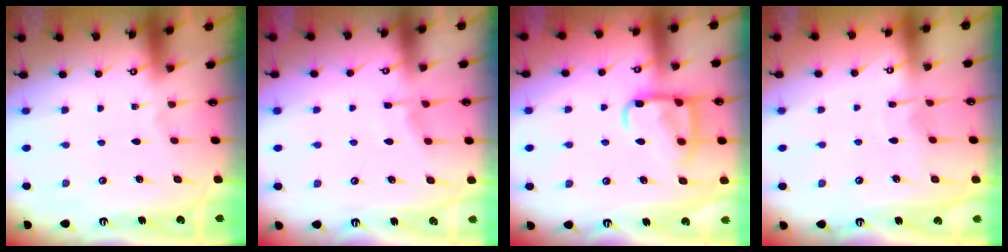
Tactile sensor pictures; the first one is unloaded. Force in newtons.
{"total": 4.6, "press": 4.6, "slide": 0.6}
{"total": 14.0, "press": 13.9, "slide": 1.4}
{"total": 3.9, "press": 3.9, "slide": 0.2}